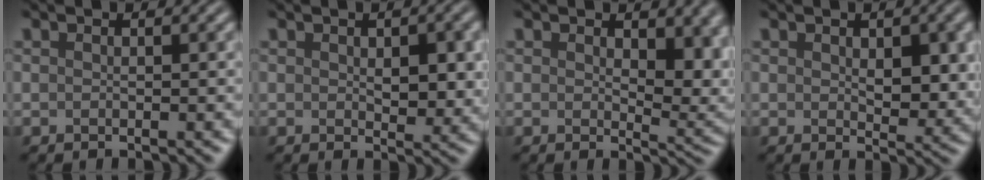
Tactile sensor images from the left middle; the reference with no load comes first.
{"total": 3.9, "force": [0.5, 2.1, 3.3], "torque": [-0.043, -0.005, 0.011]}
{"total": 5.5, "force": [1.7, 3.2, 4.2], "torque": [-0.053, -0.014, 0.030]}
{"total": 4.3, "force": [0.7, 2.3, 3.6], "torque": [-0.047, -0.007, 0.016]}